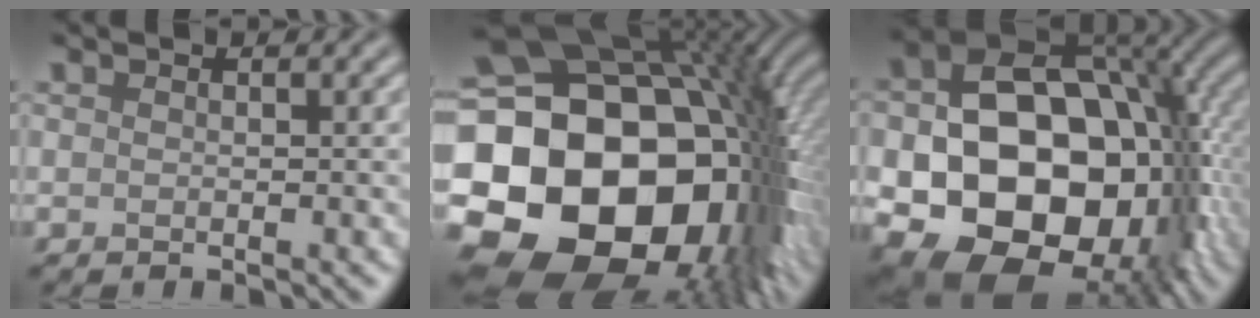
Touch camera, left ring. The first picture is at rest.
{"total": 24.5, "force": [-4.8, 18.8, 14.9], "torque": [-0.248, -0.020, -0.121]}
{"total": 19.2, "force": [-4.2, 13.3, 13.2], "torque": [-0.188, -0.018, -0.049]}